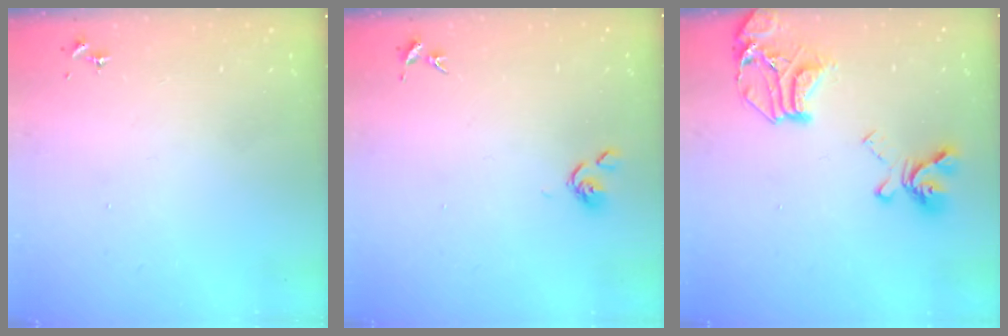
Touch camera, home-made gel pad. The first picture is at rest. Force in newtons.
{"total": 4.3, "press": 4.2, "slide": 0.6}
{"total": 19.6, "press": 19.5, "slide": 2.1}